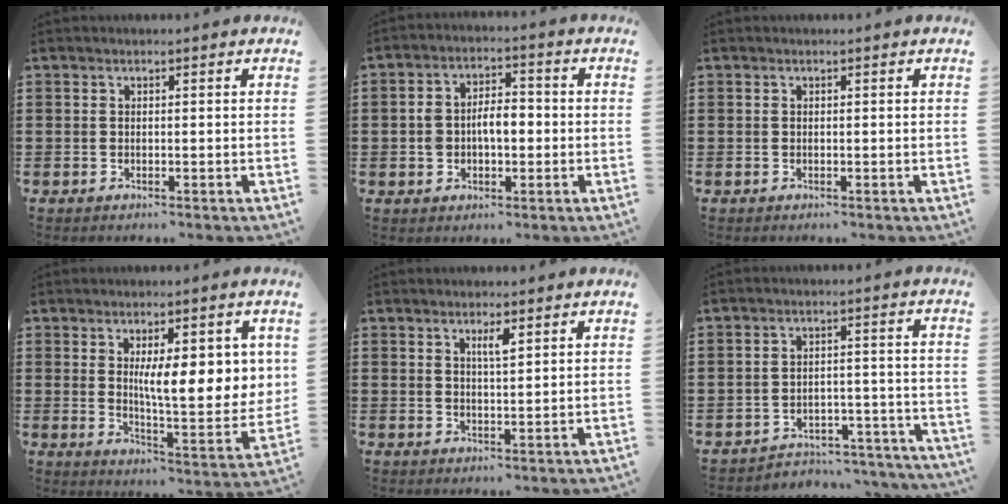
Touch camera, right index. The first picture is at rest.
{"total": 5.6, "force": [-0.7, 3.2, 4.5], "torque": [-0.084, 0.006, -0.019]}
{"total": 0.0}
{"total": 10.0, "force": [2.6, 3.0, 9.2], "torque": [-0.138, -0.013, 0.034]}
{"total": 2.4, "force": [1.3, 0.5, 2.0], "torque": [-0.033, -0.001, 0.019]}
{"total": 4.5, "force": [-4.3, 0.7, 0.8], "torque": [-0.018, 0.008, -0.089]}